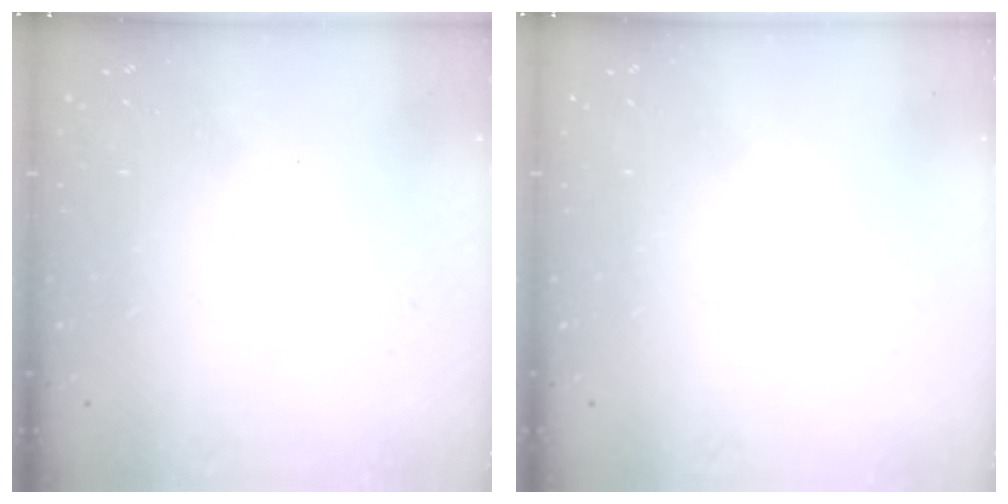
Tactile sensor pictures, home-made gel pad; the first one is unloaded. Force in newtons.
{"total": 0.0}